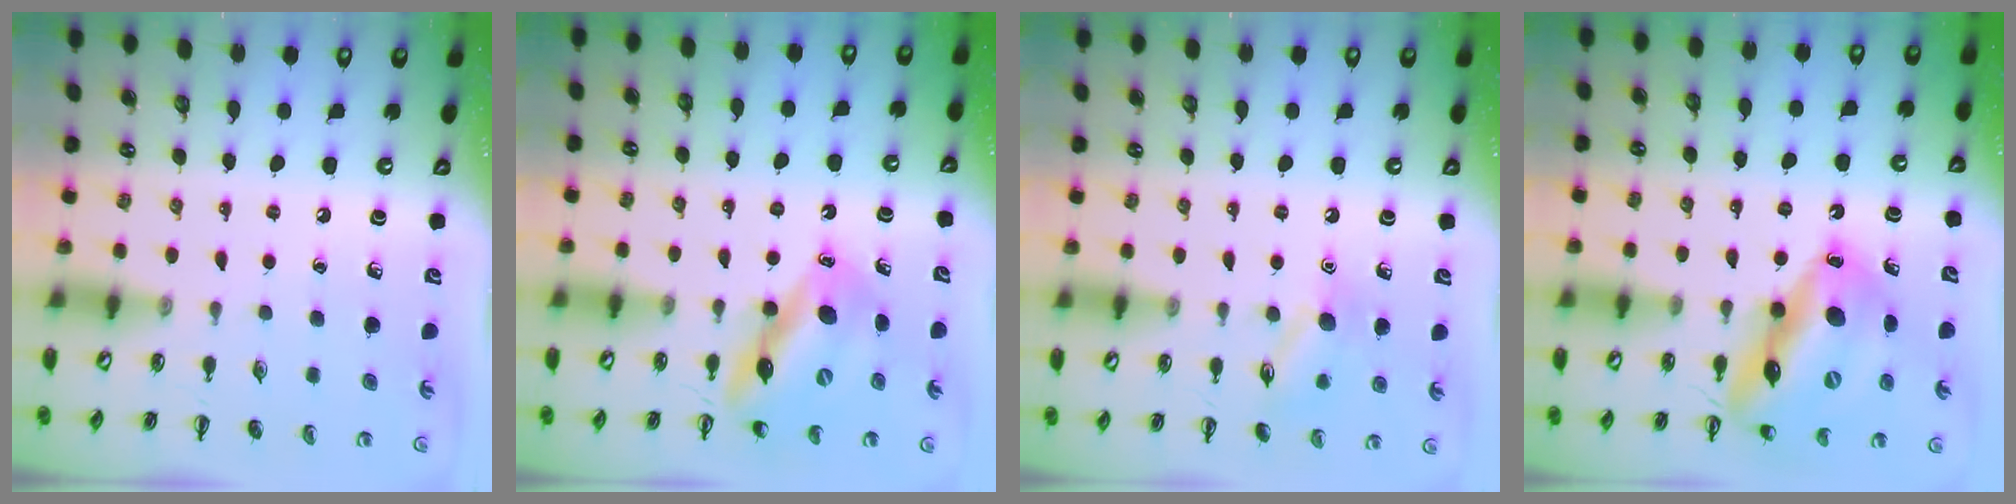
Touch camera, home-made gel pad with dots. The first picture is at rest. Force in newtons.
{"total": 12.4, "press": 11.7, "slide": 4.1}
{"total": 9.7, "press": 9.6, "slide": 0.7}
{"total": 19.6, "press": 19.1, "slide": 4.4}